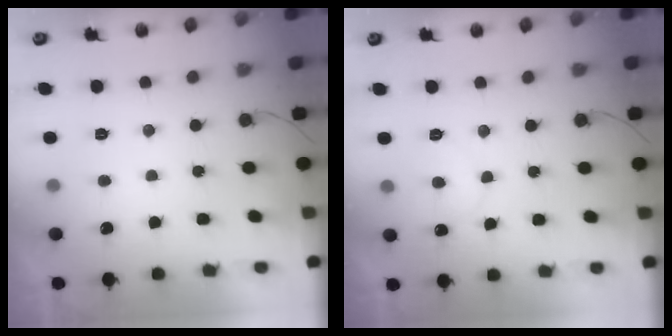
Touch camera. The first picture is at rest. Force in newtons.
{"total": 7.4, "press": 7.4, "slide": 0.6}